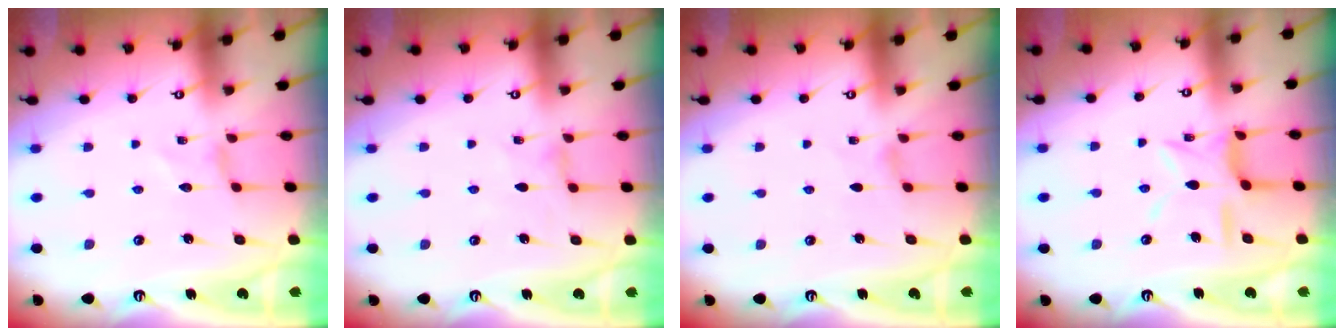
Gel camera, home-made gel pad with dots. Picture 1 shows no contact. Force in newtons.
{"total": 0.9, "press": 0.9, "slide": 0.3}
{"total": 0.0}
{"total": 10.6, "press": 10.5, "slide": 0.9}